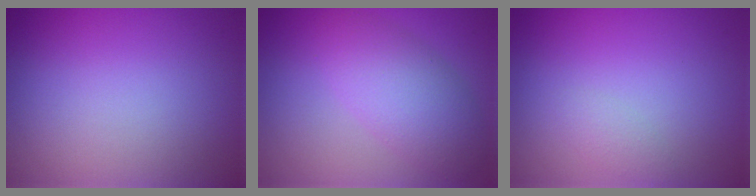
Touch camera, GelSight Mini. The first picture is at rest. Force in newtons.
{"total": 4.5, "press": 4.5, "slide": 0.0}
{"total": 1.0, "press": 1.0, "slide": 0.0}